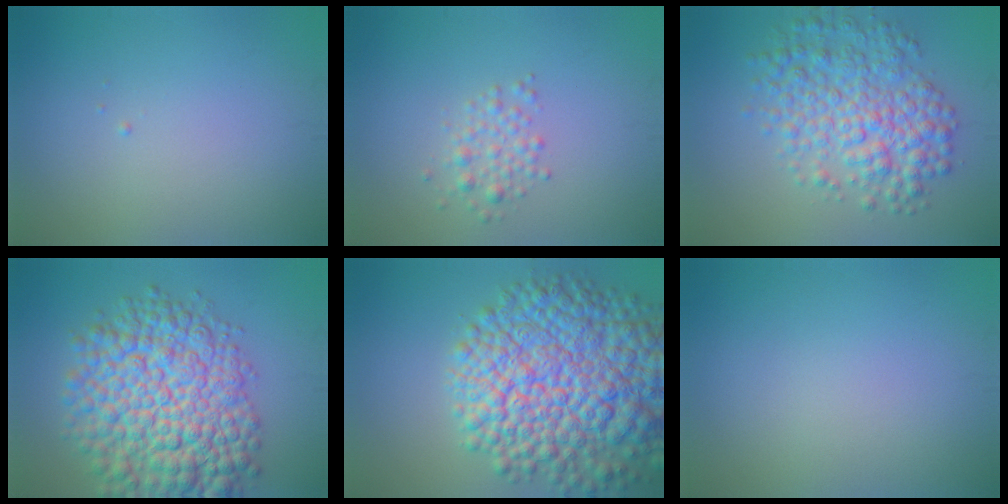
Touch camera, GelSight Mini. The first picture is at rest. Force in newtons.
{"total": 1.9, "press": 1.9, "slide": 0.1}
{"total": 6.7, "press": 6.7, "slide": 0.1}
{"total": 12.7, "press": 12.7, "slide": 0.4}
{"total": 13.7, "press": 13.7, "slide": 0.6}
{"total": 0.0}